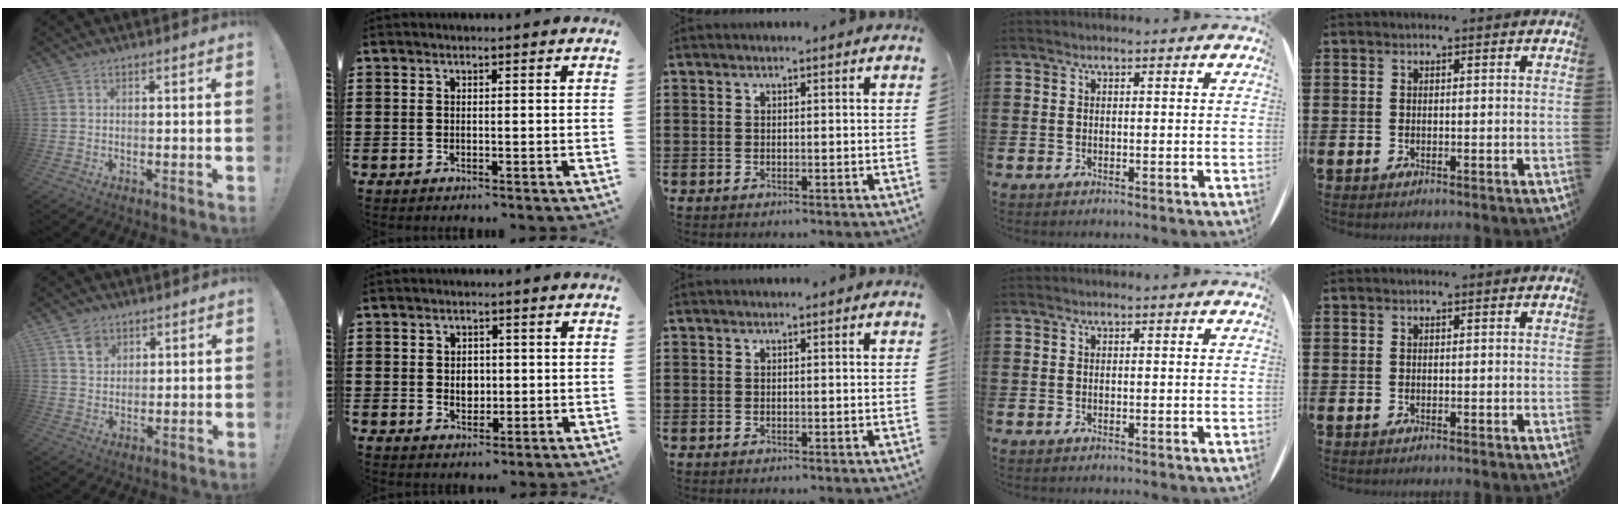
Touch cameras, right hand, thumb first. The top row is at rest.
{"thumb": {"total": 5.5, "force": [3.5, 3.9, 1.4], "torque": [-0.013, -0.019, 0.064]}, "index": {"total": 2.7, "force": [0.1, 2.2, 1.6], "torque": [-0.028, 0.005, -0.001]}}